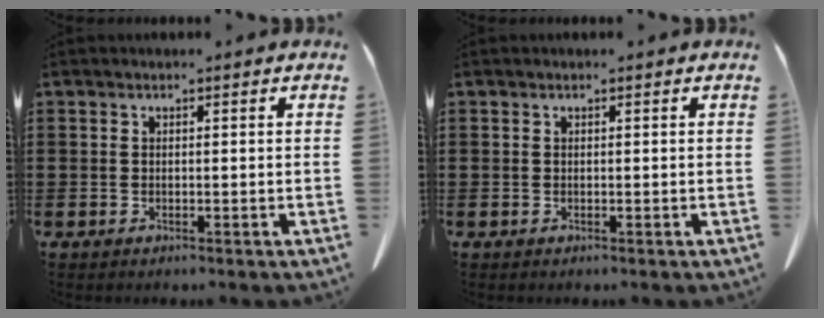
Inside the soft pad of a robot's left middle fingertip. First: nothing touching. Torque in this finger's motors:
{"motor_torque": [-0.06, 0.07, 0.00, -0.01]}